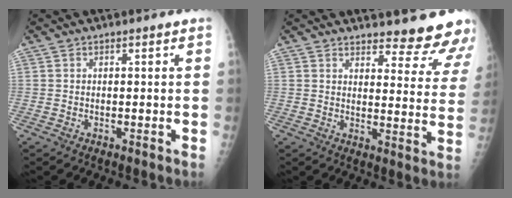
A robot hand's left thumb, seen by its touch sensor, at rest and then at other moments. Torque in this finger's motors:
{"motor_torque": [0.05, 0.10, -0.02, 0.09, 0.08]}